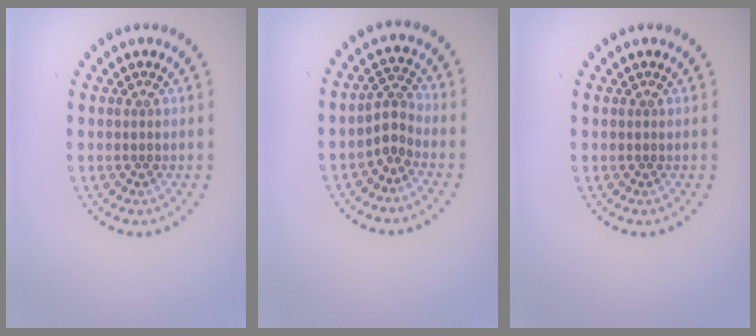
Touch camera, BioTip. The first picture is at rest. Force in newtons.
{"total": 2.1, "press": 1.5, "slide": 1.4}
{"total": 0.0}